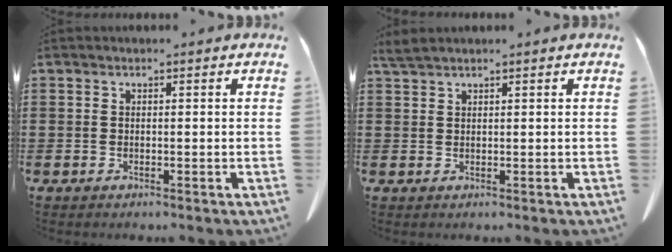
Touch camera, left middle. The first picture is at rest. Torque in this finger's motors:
{"motor_torque": [0.24, -0.07, 0.01, 0.02]}